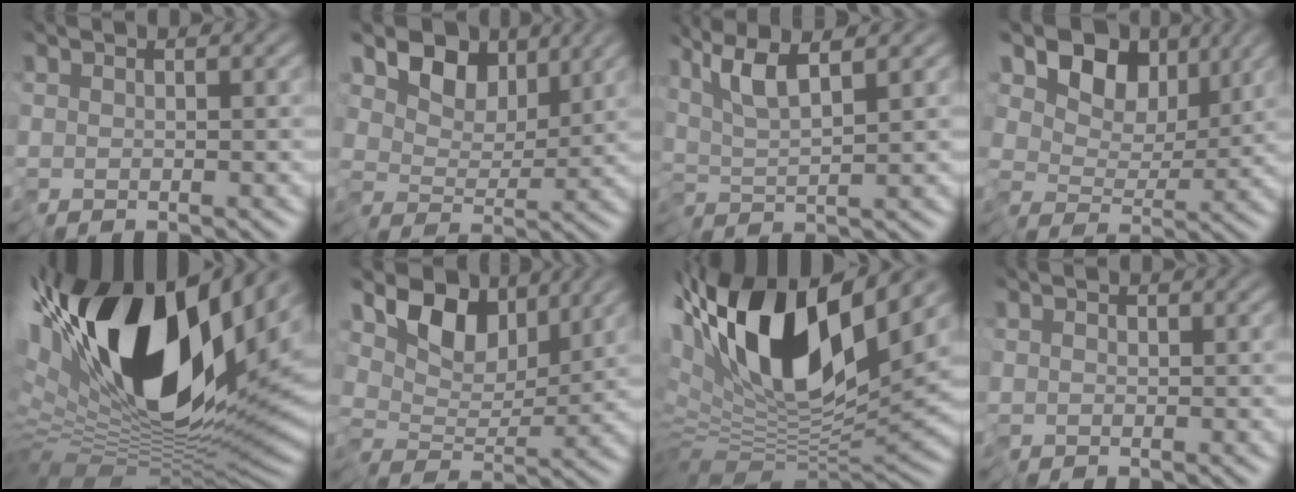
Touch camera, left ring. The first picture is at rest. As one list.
[{"total": 5.1, "force": [2.7, 3.3, 2.8], "torque": [-0.048, -0.007, 0.033]}, {"total": 4.3, "force": [2.5, 0.1, 3.6], "torque": [-0.066, 0.010, 0.049]}, {"total": 7.5, "force": [3.7, 4.7, 4.5], "torque": [-0.074, -0.001, 0.055]}, {"total": 18.5, "force": [5.4, 8.0, 15.8], "torque": [-0.302, 0.012, 0.083]}, {"total": 5.7, "force": [3.0, 3.4, 3.4], "torque": [-0.055, -0.004, 0.045]}, {"total": 13.5, "force": [4.7, 5.1, 11.6], "torque": [-0.216, -0.002, 0.080]}, {"total": 0.5, "force": [0.0, 0.5, 0.2], "torque": [-0.004, 0.003, -0.003]}]